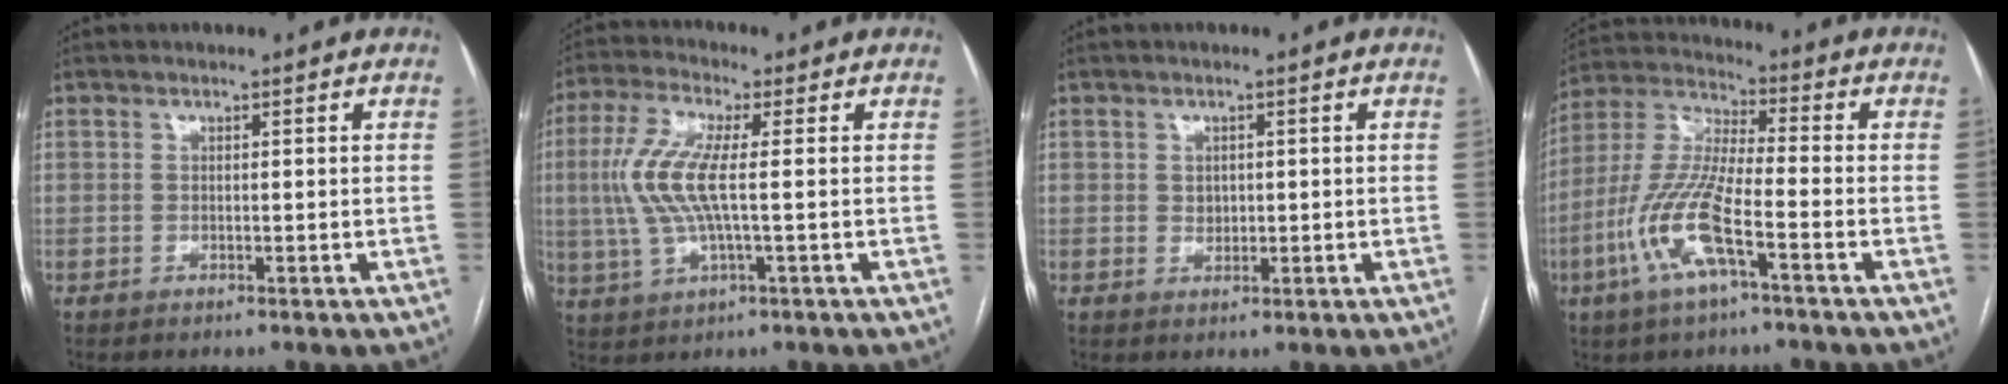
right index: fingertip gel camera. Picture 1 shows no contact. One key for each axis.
{"total": 9.1, "fx": 0.3, "fy": 1.8, "fz": 8.9, "tx": -0.208, "ty": 0.008, "tz": 0.004}
{"total": 1.8, "fx": 0.2, "fy": 1.5, "fz": 0.9, "tx": -0.014, "ty": -0.001, "tz": 0.007}
{"total": 12.6, "fx": -5.0, "fy": 2.3, "fz": 11.3, "tx": -0.249, "ty": -0.001, "tz": -0.098}